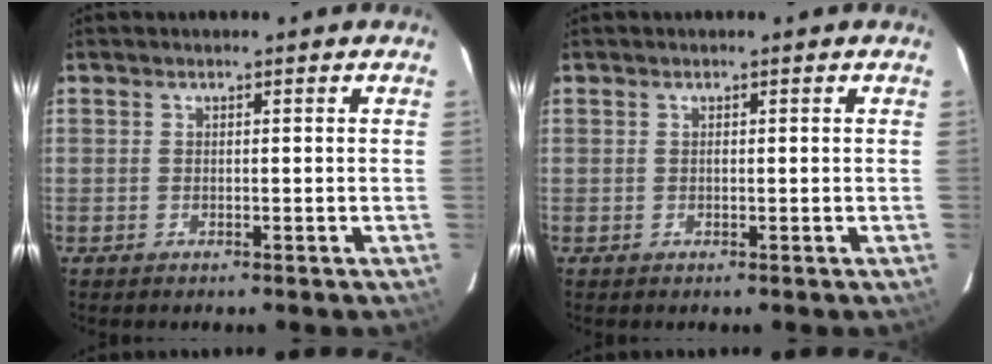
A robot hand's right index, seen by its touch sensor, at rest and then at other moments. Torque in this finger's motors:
{"motor_torque": [0.10, 0.02, 0.05, 0.02]}